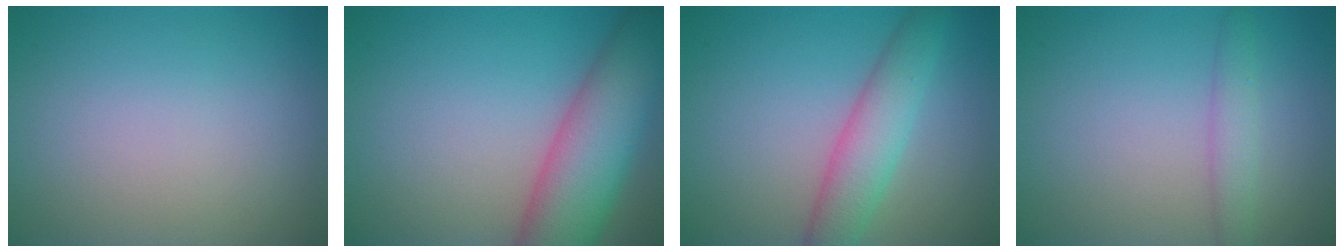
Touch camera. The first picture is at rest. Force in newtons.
{"total": 9.0, "press": 9.0, "slide": 0.5}
{"total": 4.3, "press": 4.3, "slide": 0.2}
{"total": 2.0, "press": 2.0, "slide": 0.1}